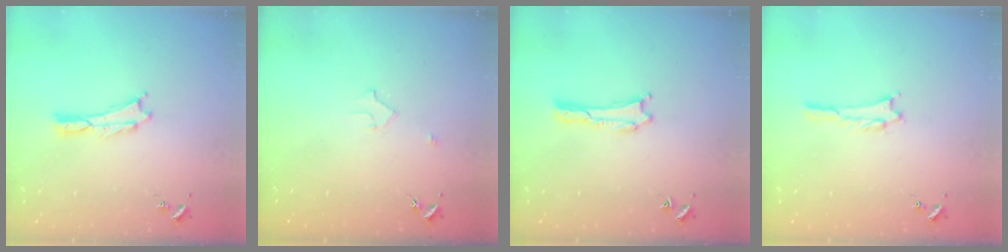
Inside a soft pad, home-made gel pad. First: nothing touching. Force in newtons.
{"total": 2.2, "press": 2.2, "slide": 0.2}
{"total": 0.0}
{"total": 0.6, "press": 0.6, "slide": 0.1}